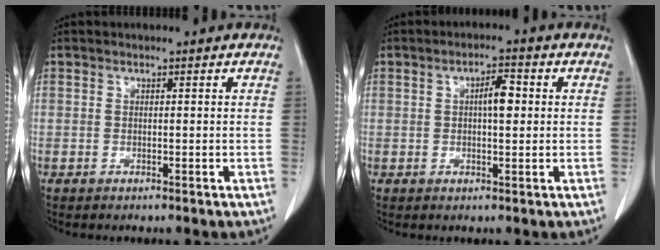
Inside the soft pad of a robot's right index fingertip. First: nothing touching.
{"total": 3.9, "force": [0.6, 1.1, 3.7], "torque": [-0.062, 0.006, 0.008]}